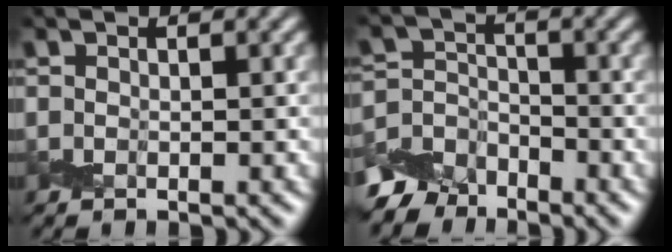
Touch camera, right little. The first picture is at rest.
{"total": 5.0, "force": [-4.3, 2.5, 0.6], "torque": [0.001, -0.003, -0.079]}